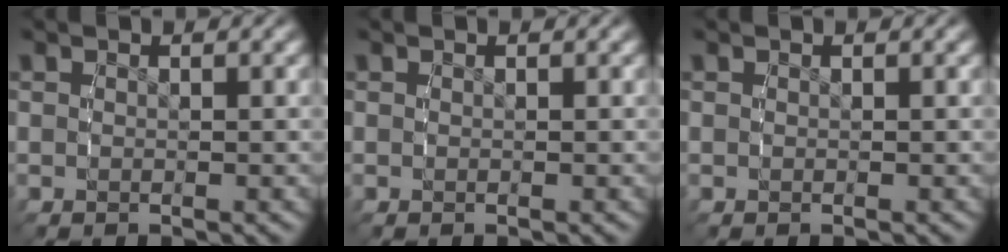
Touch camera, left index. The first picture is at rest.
{"total": 0.0}
{"total": 0.0}